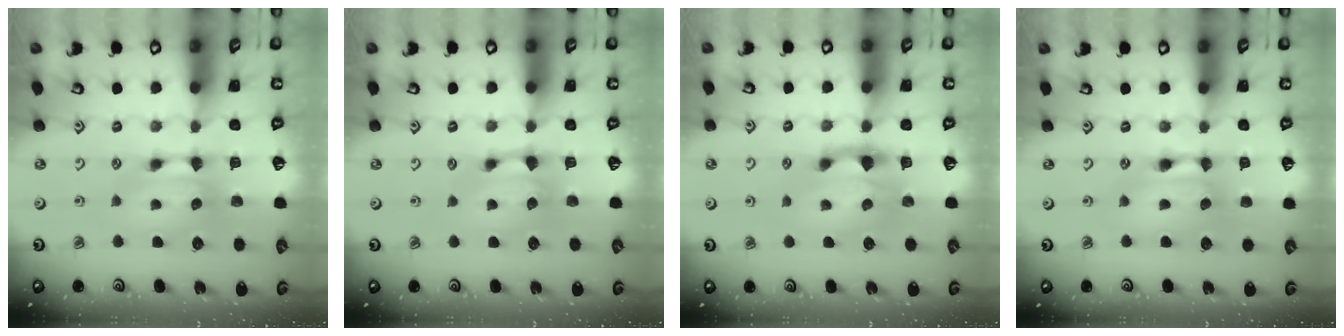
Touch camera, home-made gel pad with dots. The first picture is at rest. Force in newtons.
{"total": 1.0, "press": 0.3, "slide": 0.9}
{"total": 2.2, "press": 1.8, "slide": 1.1}
{"total": 1.9, "press": 1.9, "slide": 0.1}